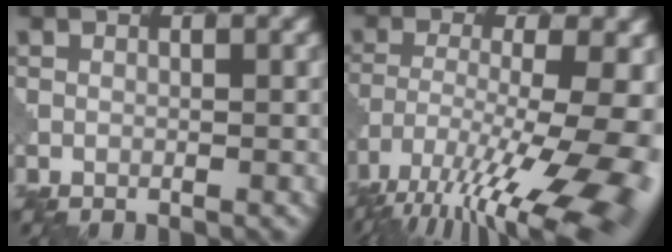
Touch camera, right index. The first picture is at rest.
{"total": 16.8, "force": [-9.9, 5.3, 12.6], "torque": [-0.202, -0.035, -0.136]}